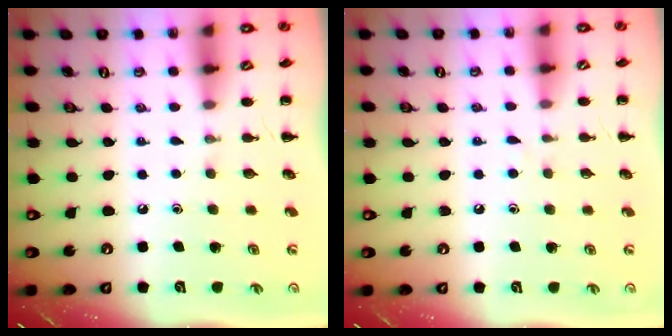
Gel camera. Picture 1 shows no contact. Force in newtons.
{"total": 2.9, "press": 2.7, "slide": 1.0}